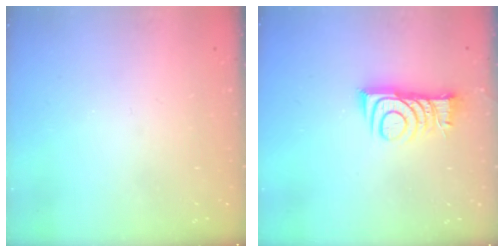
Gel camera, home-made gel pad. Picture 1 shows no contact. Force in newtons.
{"total": 9.6, "press": 9.6, "slide": 0.2}